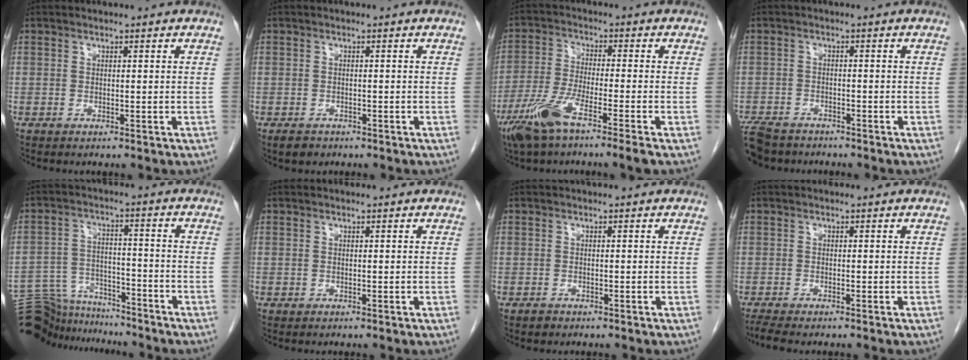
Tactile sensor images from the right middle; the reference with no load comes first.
{"total": 1.9, "force": [-1.4, 1.2, 0.5], "torque": [-0.012, 0.001, -0.018]}
{"total": 8.8, "force": [-5.4, -0.1, 6.9], "torque": [-0.146, -0.018, -0.108]}
{"total": 8.4, "force": [-7.0, 3.6, 2.9], "torque": [-0.065, -0.012, -0.114]}
{"total": 13.9, "force": [-13.3, 3.5, 2.0], "torque": [-0.044, 0.024, -0.209]}
{"total": 0.0}
{"total": 0.6, "force": [-0.5, 0.4, 0.1], "torque": [-0.001, 0.001, -0.009]}
{"total": 2.2, "force": [-2.0, -0.1, 1.0], "torque": [-0.025, -0.008, -0.038]}